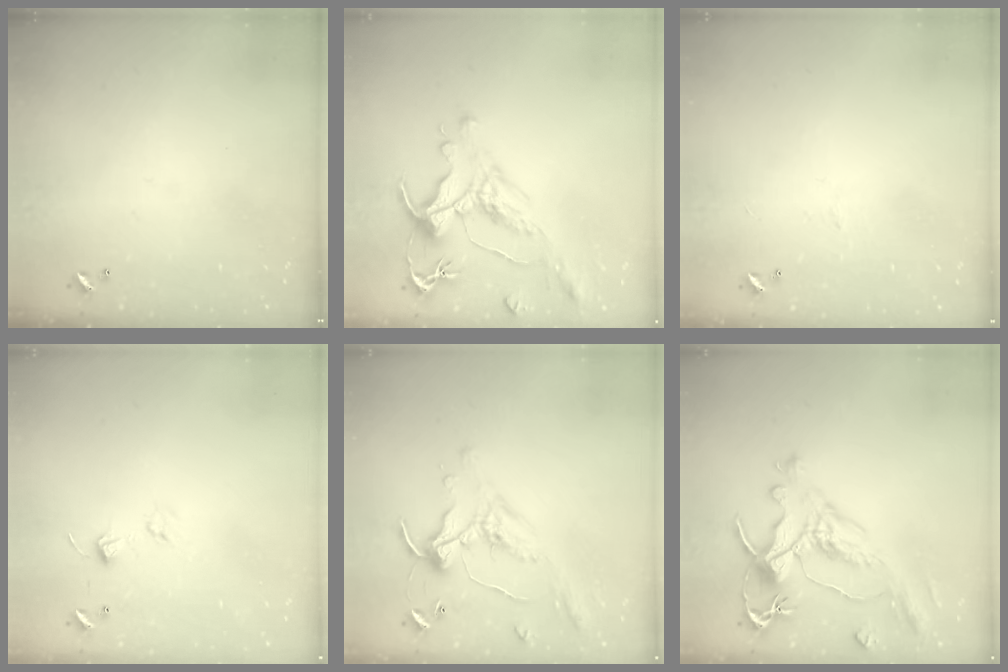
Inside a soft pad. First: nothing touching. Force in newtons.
{"total": 1.3, "press": 0.1, "slide": 1.3}
{"total": 0.0}
{"total": 5.0, "press": 5.0, "slide": 0.6}
{"total": 0.0}
{"total": 1.8, "press": 1.2, "slide": 1.3}